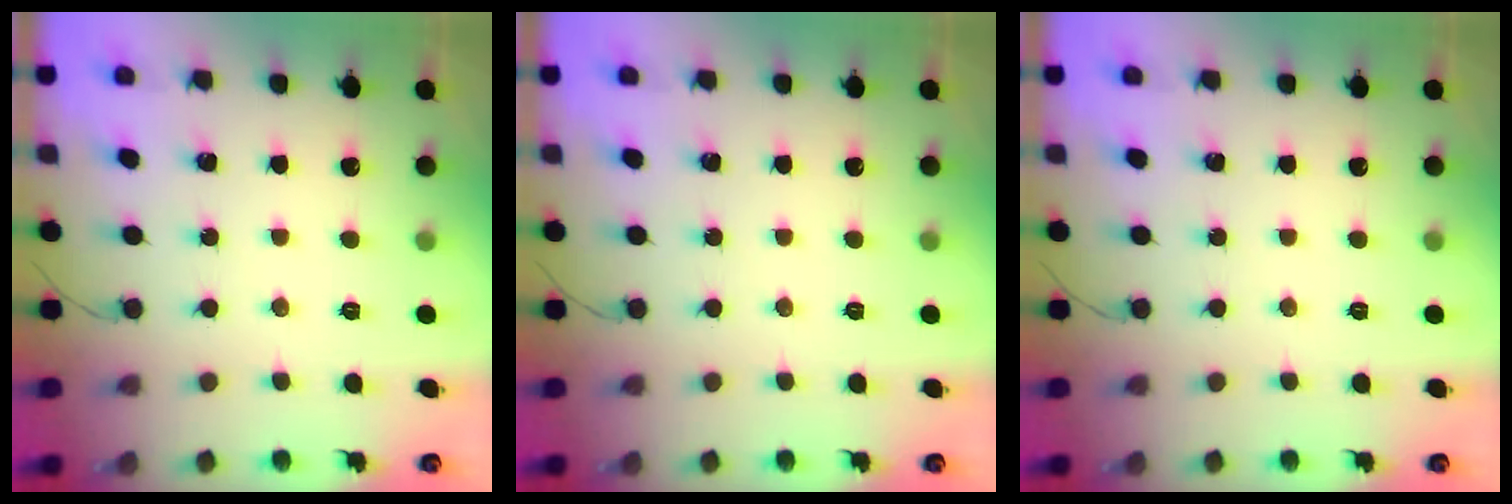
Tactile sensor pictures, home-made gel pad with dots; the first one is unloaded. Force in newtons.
{"total": 0.0}
{"total": 0.0}